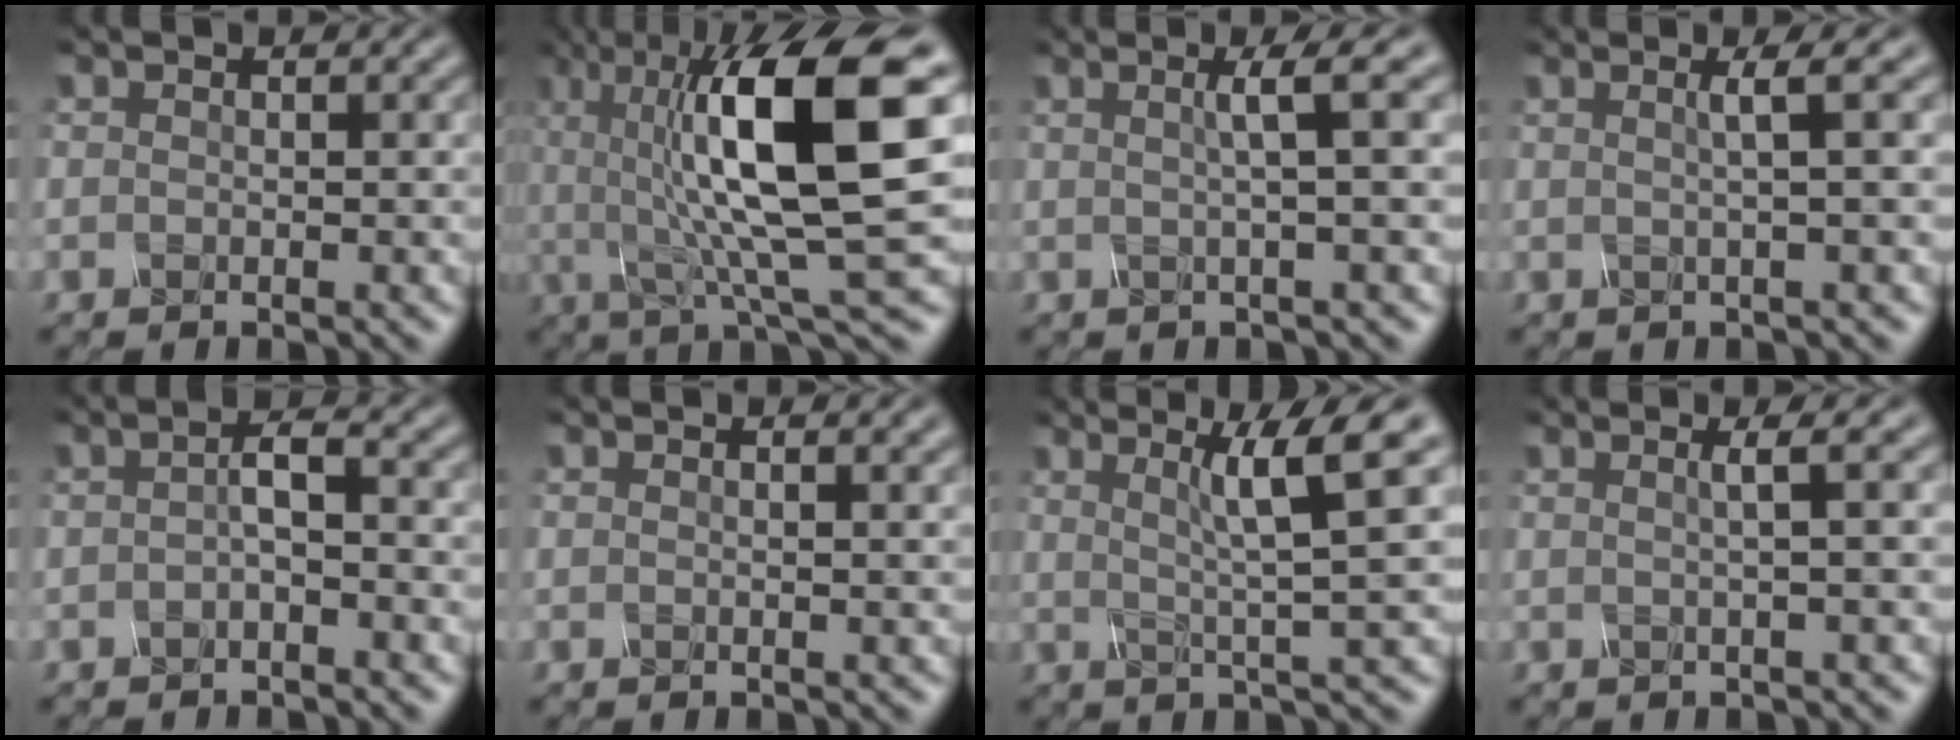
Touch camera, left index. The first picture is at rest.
{"total": 13.5, "force": [2.7, 3.2, 12.8], "torque": [-0.217, 0.007, 0.047]}
{"total": 3.8, "force": [0.9, 0.4, 3.7], "torque": [-0.055, 0.015, 0.008]}
{"total": 2.8, "force": [0.7, 0.5, 2.7], "torque": [-0.043, 0.012, 0.003]}
{"total": 1.8, "force": [-0.5, 0.5, 1.7], "torque": [-0.033, 0.007, -0.011]}
{"total": 1.5, "force": [0.9, 0.5, 1.1], "torque": [-0.007, 0.004, 0.004]}
{"total": 6.5, "force": [2.4, 0.4, 6.0], "torque": [-0.097, 0.012, 0.043]}
{"total": 2.4, "force": [0.6, 0.6, 2.3], "torque": [-0.034, 0.010, -0.005]}